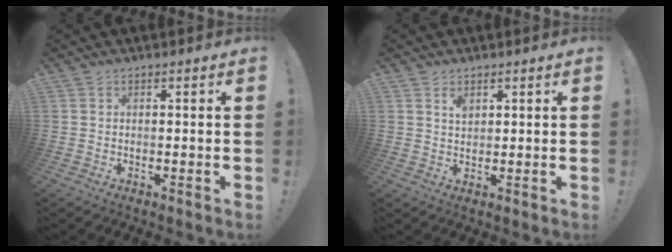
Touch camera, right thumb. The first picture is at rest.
{"total": 2.3, "force": [1.4, 1.3, 1.3], "torque": [-0.007, -0.010, 0.021]}